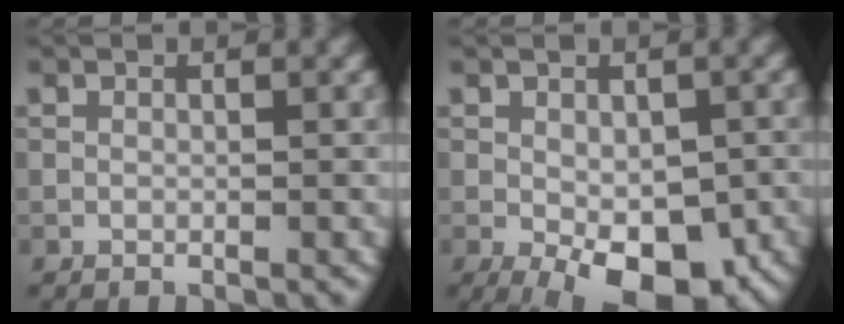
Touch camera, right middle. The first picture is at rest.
{"total": 8.8, "force": [-3.6, 4.1, 6.9], "torque": [-0.110, -0.024, -0.039]}